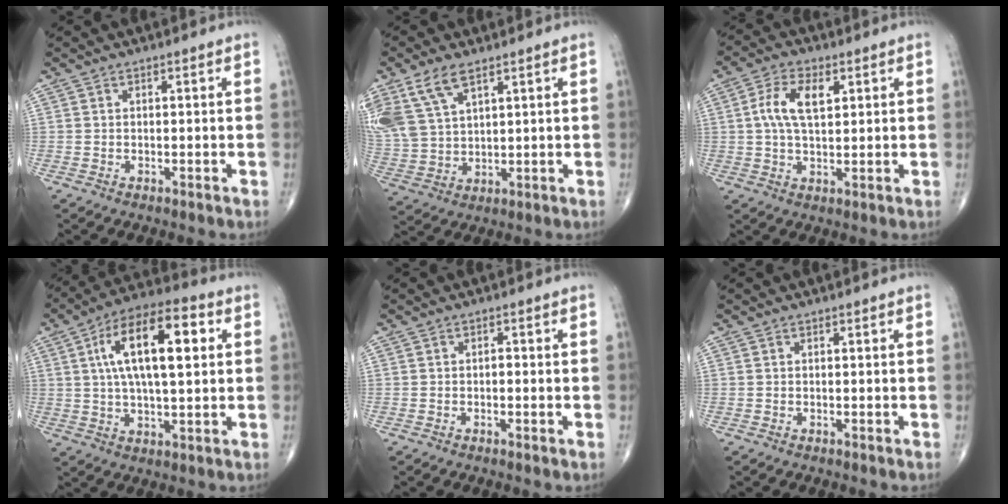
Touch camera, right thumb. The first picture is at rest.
{"total": 12.2, "force": [6.9, 6.1, 8.0], "torque": [-0.174, -0.012, 0.149]}
{"total": 7.7, "force": [1.9, 3.8, 6.3], "torque": [-0.121, 0.004, 0.033]}
{"total": 17.3, "force": [4.2, 6.9, 15.3], "torque": [-0.253, 0.015, 0.064]}
{"total": 1.2, "force": [-0.3, 0.5, 1.1], "torque": [-0.009, 0.001, -0.007]}
{"total": 0.0}